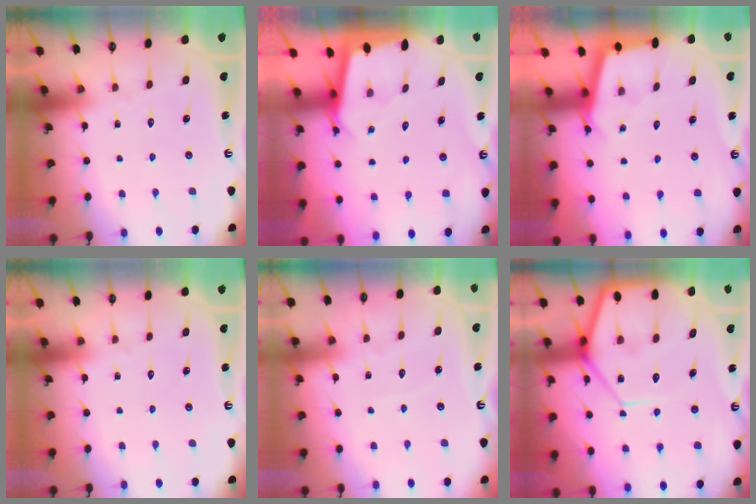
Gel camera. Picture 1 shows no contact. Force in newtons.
{"total": 2.3, "press": 2.3, "slide": 0.1}
{"total": 2.8, "press": 2.8, "slide": 0.3}
{"total": 0.0}
{"total": 2.6, "press": 2.6, "slide": 0.4}
{"total": 13.6, "press": 13.5, "slide": 1.2}